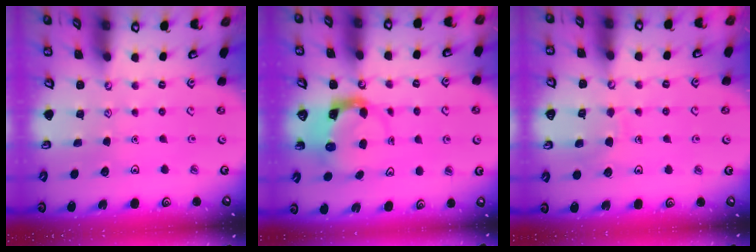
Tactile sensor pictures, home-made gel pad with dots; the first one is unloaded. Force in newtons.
{"total": 3.7, "press": 3.6, "slide": 0.6}
{"total": 6.7, "press": 6.6, "slide": 0.7}